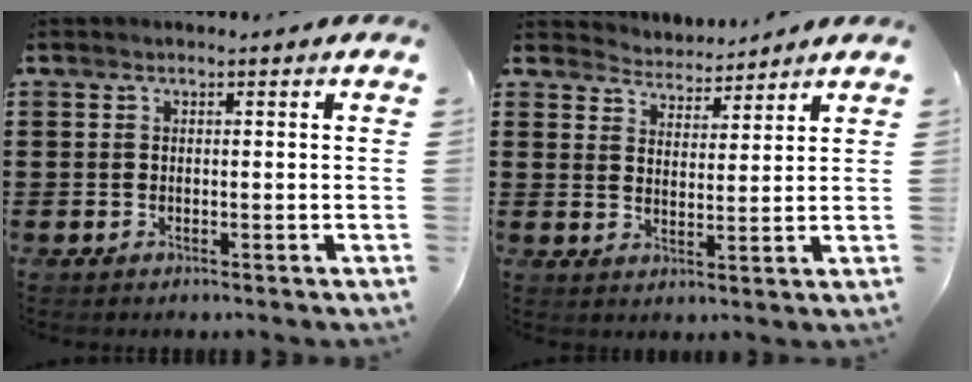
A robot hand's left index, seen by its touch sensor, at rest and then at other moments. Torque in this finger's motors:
{"motor_torque": [0.06, 0.02, -0.01, -0.04]}